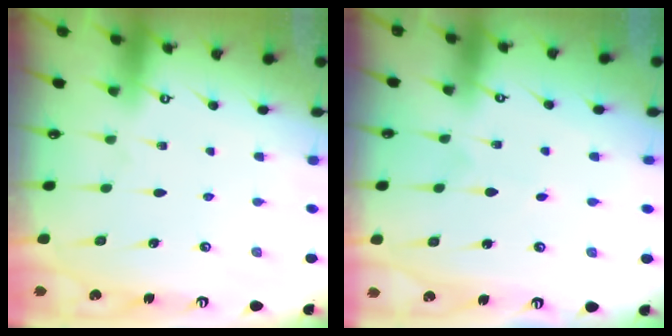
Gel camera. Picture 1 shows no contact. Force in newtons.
{"total": 1.9, "press": 1.9, "slide": 0.2}